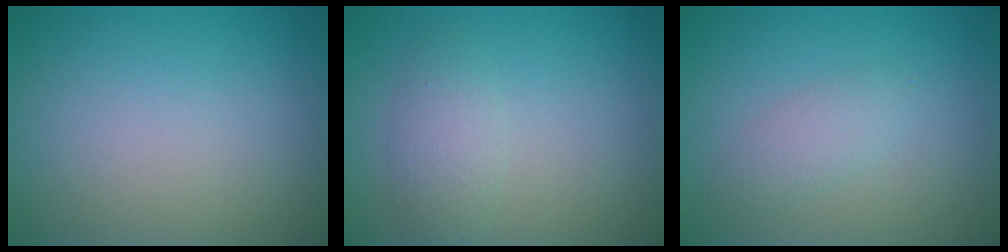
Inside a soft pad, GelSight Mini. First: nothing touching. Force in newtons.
{"total": 2.5, "press": 2.5, "slide": 0.2}
{"total": 1.7, "press": 1.7, "slide": 0.1}